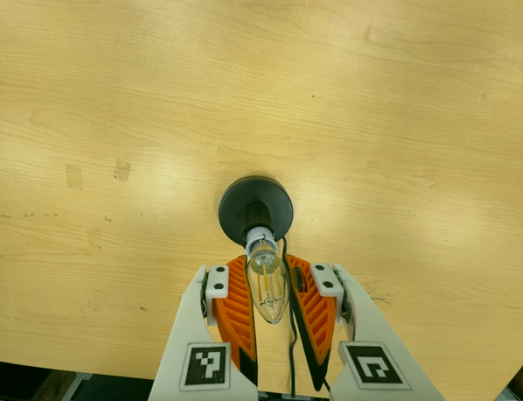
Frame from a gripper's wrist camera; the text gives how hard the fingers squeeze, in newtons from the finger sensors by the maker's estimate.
{"total": 12.8, "left": 12.3, "right": 13.3}